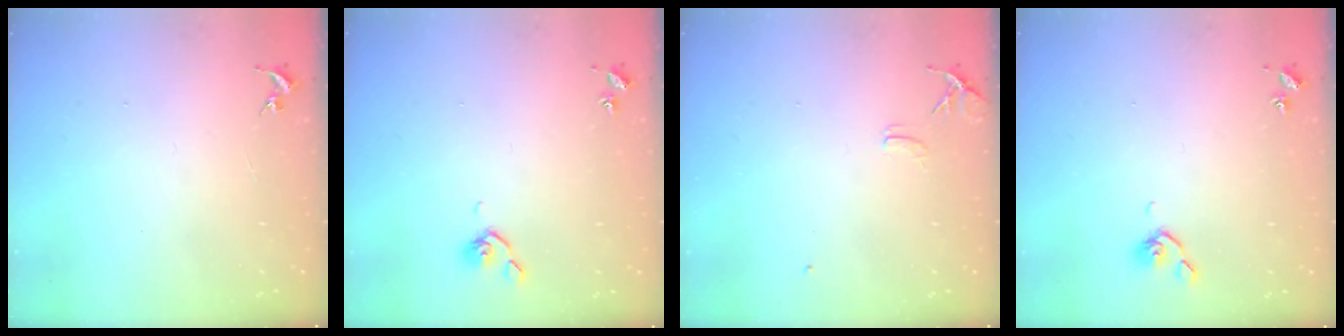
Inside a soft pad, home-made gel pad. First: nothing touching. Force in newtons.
{"total": 4.9, "press": 4.9, "slide": 0.9}
{"total": 6.7, "press": 6.7, "slide": 0.7}
{"total": 4.9, "press": 4.9, "slide": 0.9}